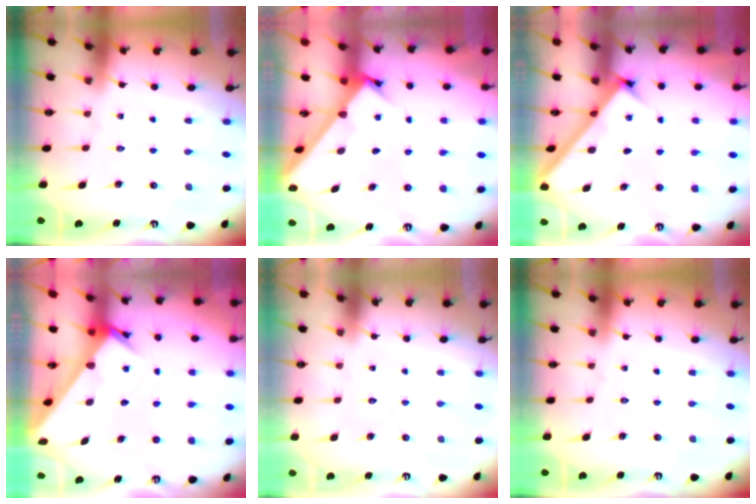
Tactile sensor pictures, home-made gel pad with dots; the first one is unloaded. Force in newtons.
{"total": 2.1, "press": 2.1, "slide": 0.2}
{"total": 2.8, "press": 2.8, "slide": 0.4}
{"total": 3.8, "press": 3.8, "slide": 0.1}
{"total": 1.5, "press": 1.5, "slide": 0.1}
{"total": 0.0}